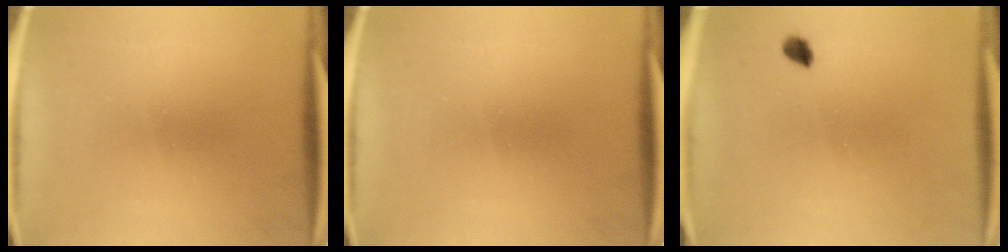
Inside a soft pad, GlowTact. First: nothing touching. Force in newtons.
{"total": 0.0}
{"total": 1.6}